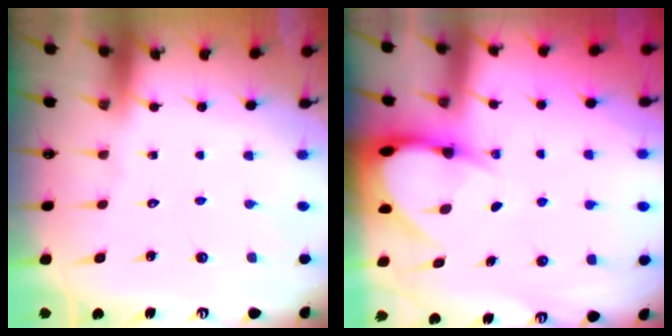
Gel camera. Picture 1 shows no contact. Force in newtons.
{"total": 6.0, "press": 6.0, "slide": 0.6}